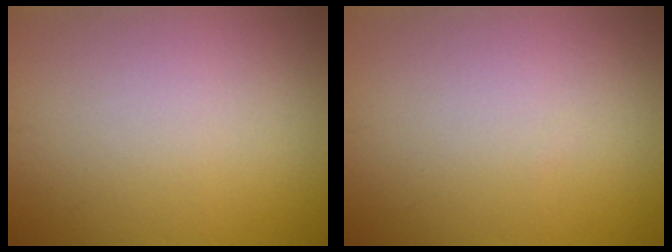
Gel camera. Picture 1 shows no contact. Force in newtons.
{"total": 0.0}